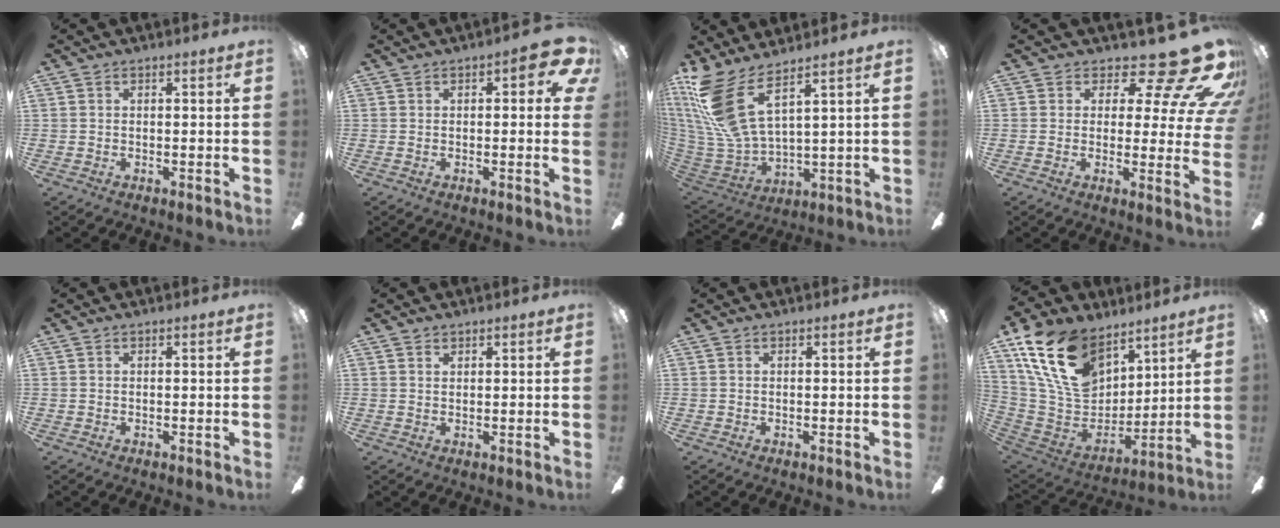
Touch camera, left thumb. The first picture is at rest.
{"total": 6.3, "force": [1.9, 2.6, 5.4], "torque": [-0.061, -0.002, 0.025]}
{"total": 16.7, "force": [8.9, 5.8, 12.9], "torque": [-0.298, -0.057, 0.150]}
{"total": 16.3, "force": [11.2, 5.8, 10.4], "torque": [-0.135, -0.087, 0.187]}
{"total": 0.0}
{"total": 1.0, "force": [0.8, 0.5, 0.4], "torque": [-0.009, 0.002, 0.015]}
{"total": 0.0}
{"total": 21.7, "force": [12.4, 13.2, 12.0], "torque": [-0.253, -0.046, 0.231]}